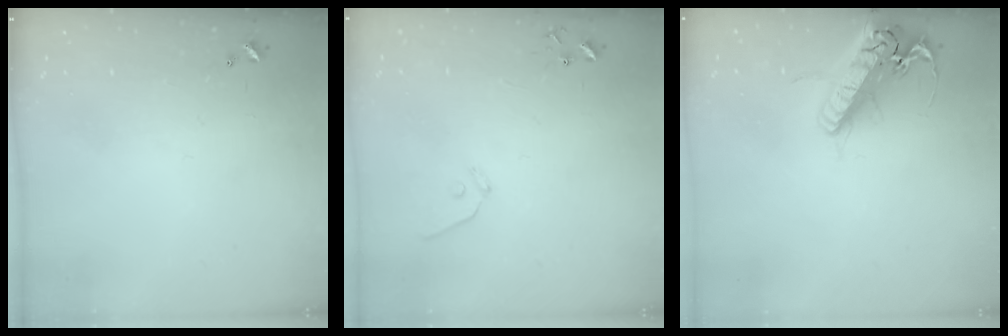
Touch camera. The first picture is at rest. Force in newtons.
{"total": 7.4, "press": 7.4, "slide": 0.6}
{"total": 21.0, "press": 20.7, "slide": 3.7}